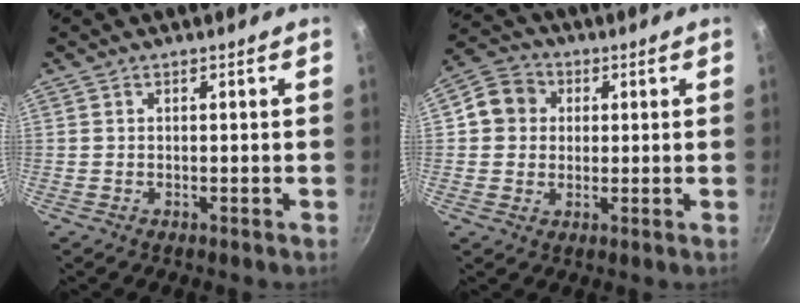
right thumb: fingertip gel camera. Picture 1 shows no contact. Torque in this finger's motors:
{"motor_torque": [-0.59, 0.73, -0.10, -0.29, 0.01]}